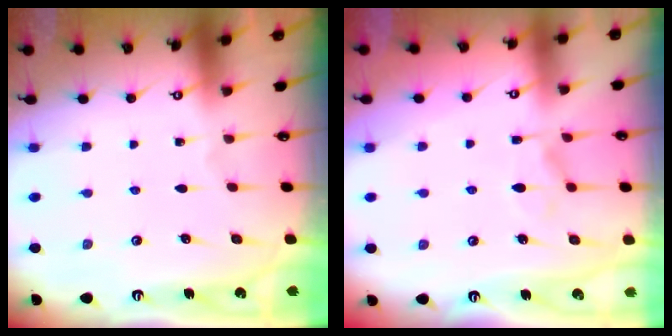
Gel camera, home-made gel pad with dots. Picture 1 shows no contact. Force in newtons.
{"total": 1.4, "press": 0.3, "slide": 1.3}